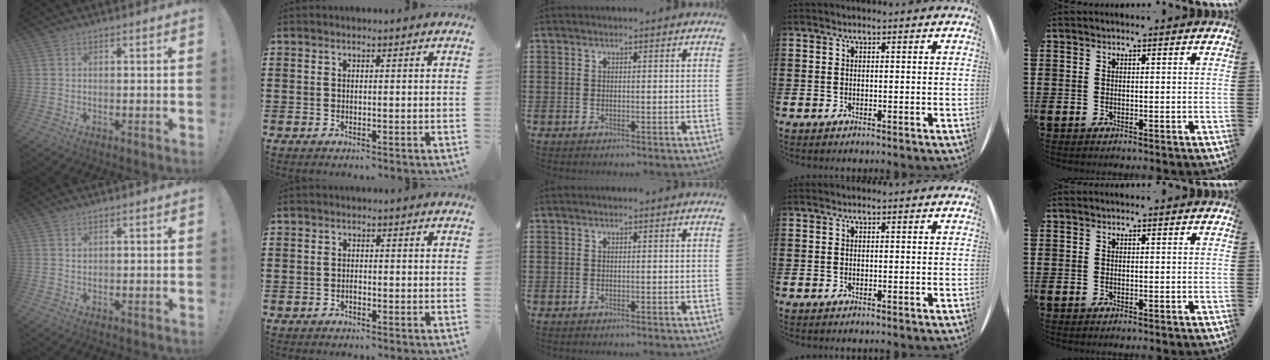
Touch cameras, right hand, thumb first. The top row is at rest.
{"thumb": {"total": 1.0, "force": [0.7, 0.6, 0.2], "torque": [0.003, -0.004, 0.012]}, "index": {"total": 0.8, "force": [-0.5, 0.6, 0.4], "torque": [-0.008, 0.000, -0.010]}}